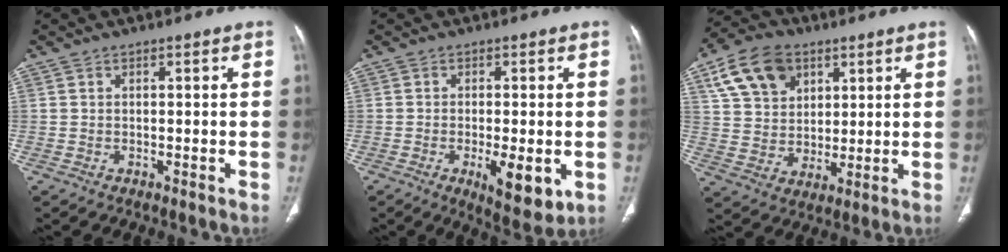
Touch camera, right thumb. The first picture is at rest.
{"total": 8.6, "force": [-2.3, 3.0, 7.7], "torque": [-0.105, -0.017, -0.030]}
{"total": 13.9, "force": [6.3, 10.2, 7.1], "torque": [-0.105, -0.010, 0.118]}